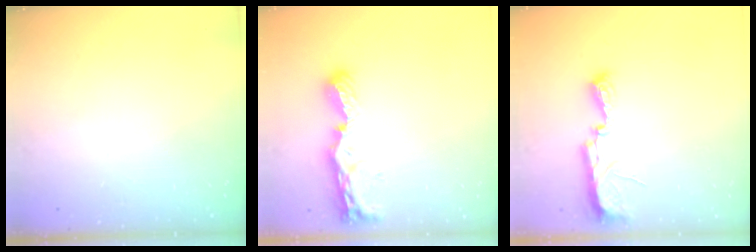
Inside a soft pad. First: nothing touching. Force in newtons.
{"total": 8.3, "press": 8.3, "slide": 0.6}
{"total": 7.9, "press": 7.8, "slide": 0.8}